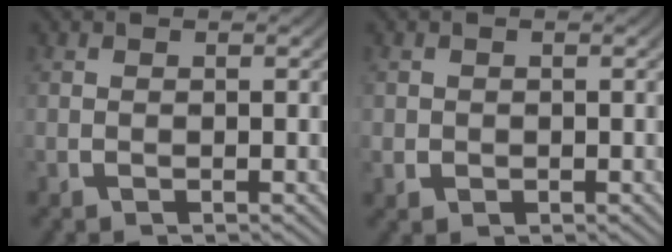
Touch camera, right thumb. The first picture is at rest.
{"total": 1.4, "force": [-0.1, 1.3, 0.5], "torque": [-0.008, -0.004, 0.000]}